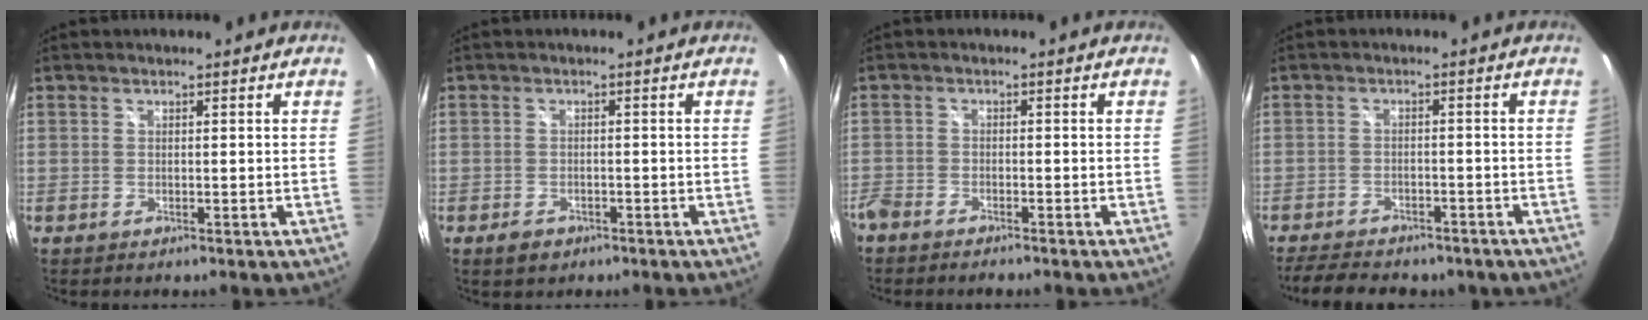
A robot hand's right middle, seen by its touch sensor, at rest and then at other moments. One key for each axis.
{"total": 2.7, "fx": -1.6, "fy": 1.8, "fz": 1.1, "tx": -0.023, "ty": 0.000, "tz": -0.023}
{"total": 4.1, "fx": -3.6, "fy": 1.3, "fz": 1.4, "tx": -0.048, "ty": -0.014, "tz": -0.070}
{"total": 12.0, "fx": -9.6, "fy": 4.9, "fz": 5.3, "tx": -0.122, "ty": -0.012, "tz": -0.133}